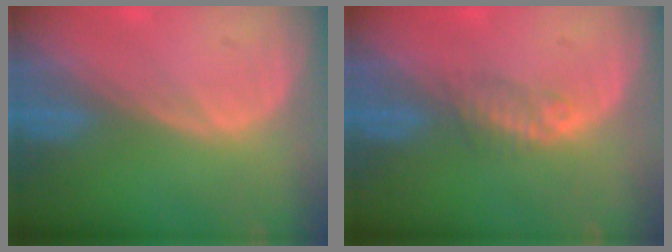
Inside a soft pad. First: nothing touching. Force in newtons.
{"total": 2.2, "press": 1.9, "slide": 1.0}